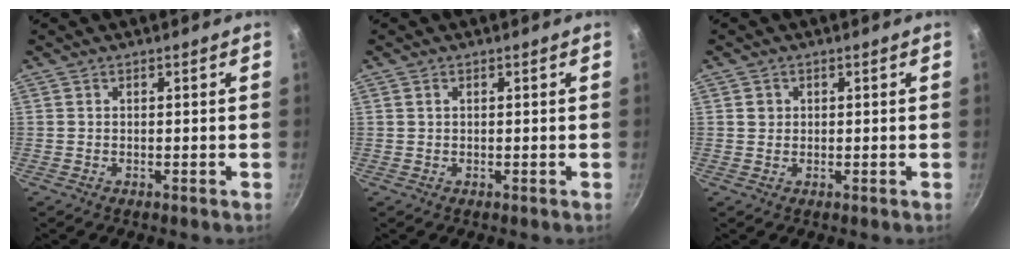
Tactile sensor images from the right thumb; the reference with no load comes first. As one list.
[{"total": 0.6, "force": [0.2, 0.4, 0.4], "torque": [-0.006, 0.002, 0.004]}, {"total": 1.5, "force": [0.4, 1.4, 0.4], "torque": [-0.002, 0.004, 0.005]}]